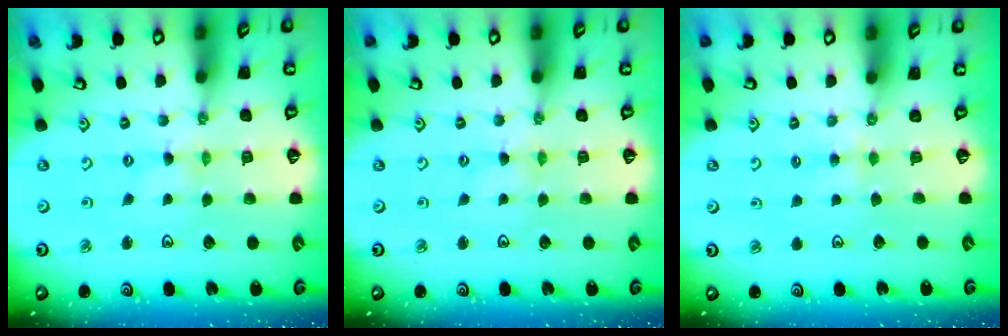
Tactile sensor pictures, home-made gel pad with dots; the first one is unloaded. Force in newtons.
{"total": 2.1, "press": 2.1, "slide": 0.3}
{"total": 2.8, "press": 2.7, "slide": 0.6}